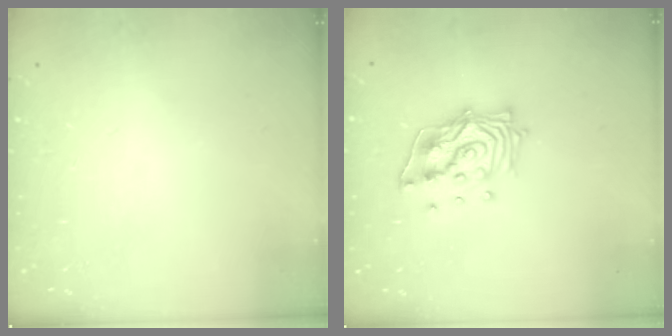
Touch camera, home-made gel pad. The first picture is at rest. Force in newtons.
{"total": 13.5, "press": 13.5, "slide": 1.6}